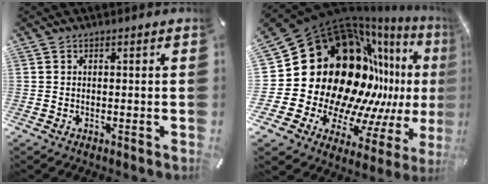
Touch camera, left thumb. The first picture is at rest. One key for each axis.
{"total": 33.5, "fx": 5.3, "fy": 24.6, "fz": 22.1, "tx": -0.339, "ty": -0.135, "tz": 0.172}